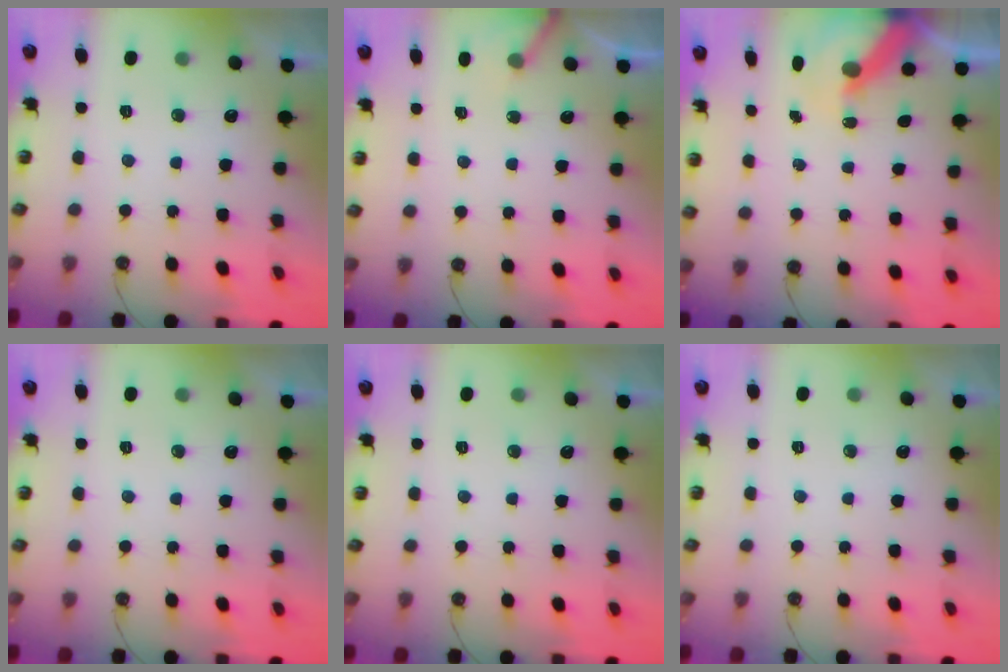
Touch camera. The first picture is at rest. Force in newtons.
{"total": 5.0, "press": 4.9, "slide": 0.4}
{"total": 7.1, "press": 7.1, "slide": 0.9}
{"total": 0.0}
{"total": 0.0}
{"total": 0.0}